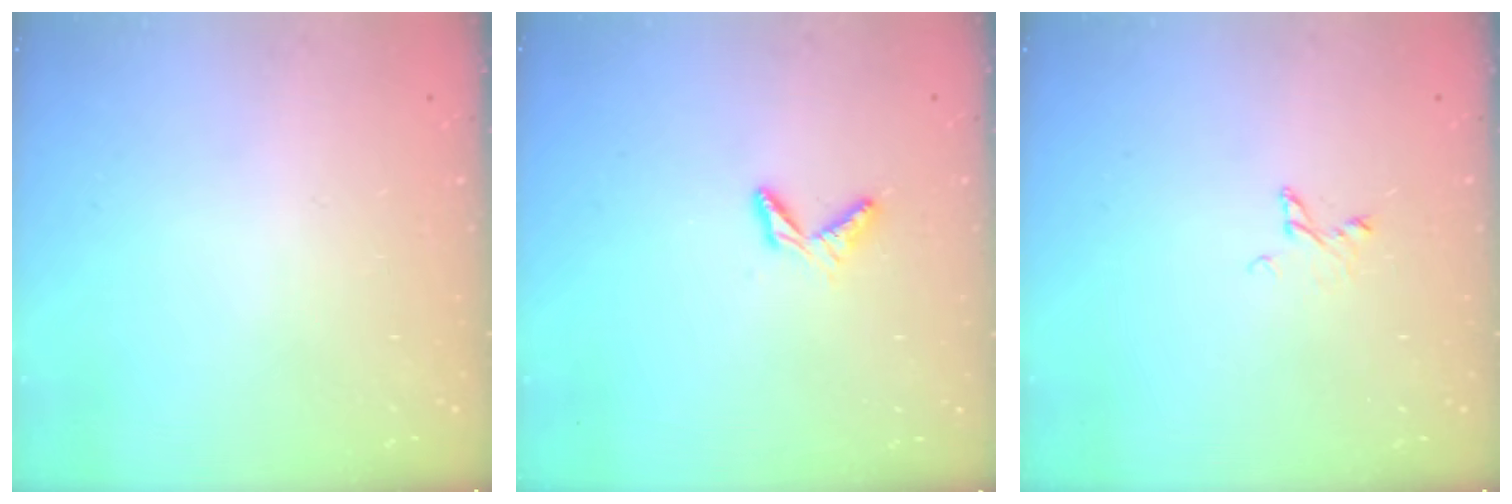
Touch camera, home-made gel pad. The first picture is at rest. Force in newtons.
{"total": 4.9, "press": 4.9, "slide": 0.6}
{"total": 3.5, "press": 3.5, "slide": 0.4}